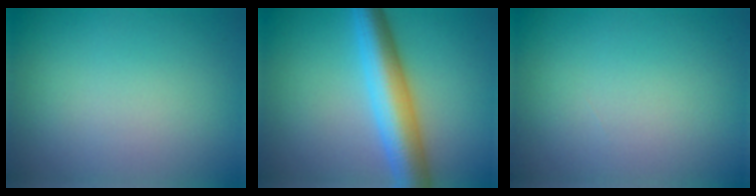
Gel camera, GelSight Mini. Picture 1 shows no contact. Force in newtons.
{"total": 6.9, "press": 6.9, "slide": 0.2}
{"total": 0.0}